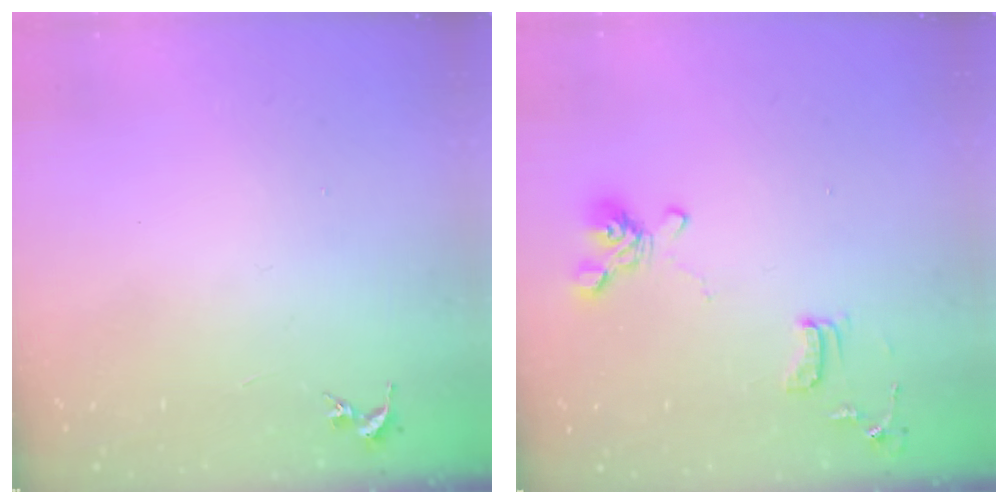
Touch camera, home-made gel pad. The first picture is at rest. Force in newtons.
{"total": 12.3, "press": 12.2, "slide": 1.8}